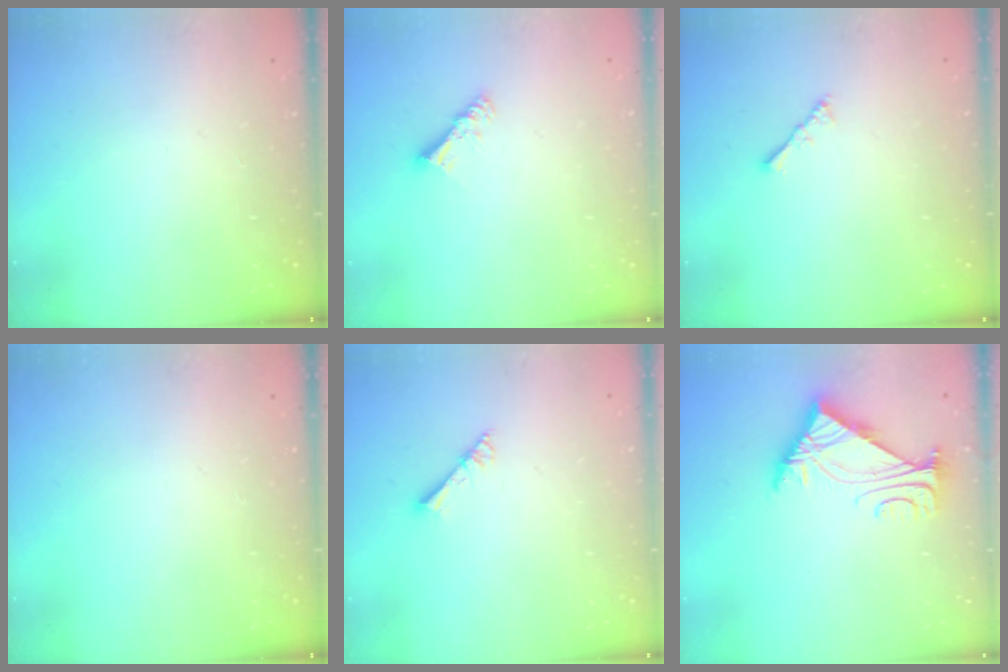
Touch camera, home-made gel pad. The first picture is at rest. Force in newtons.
{"total": 6.1, "press": 6.1, "slide": 0.5}
{"total": 2.2, "press": 2.1, "slide": 0.5}
{"total": 0.0}
{"total": 2.9, "press": 2.9, "slide": 0.3}
{"total": 5.4, "press": 5.3, "slide": 0.9}